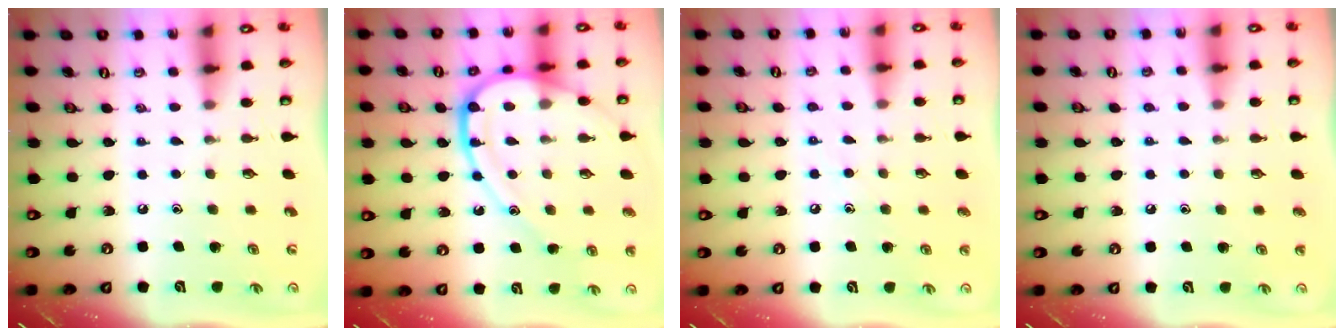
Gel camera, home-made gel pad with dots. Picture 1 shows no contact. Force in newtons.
{"total": 16.2, "press": 16.1, "slide": 1.7}
{"total": 7.1, "press": 7.1, "slide": 0.8}
{"total": 2.9, "press": 2.9, "slide": 0.4}